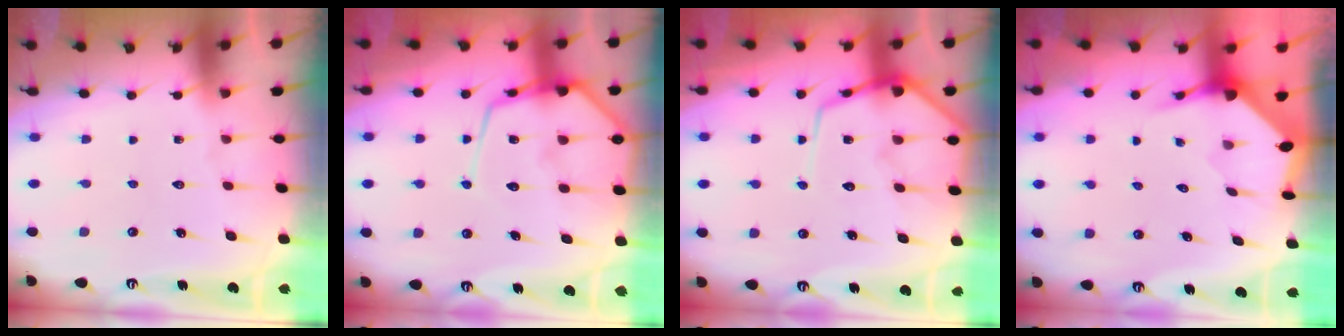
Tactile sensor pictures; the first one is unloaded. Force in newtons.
{"total": 13.9, "press": 13.8, "slide": 1.2}
{"total": 10.9, "press": 10.9, "slide": 1.0}
{"total": 3.6, "press": 3.6, "slide": 0.5}